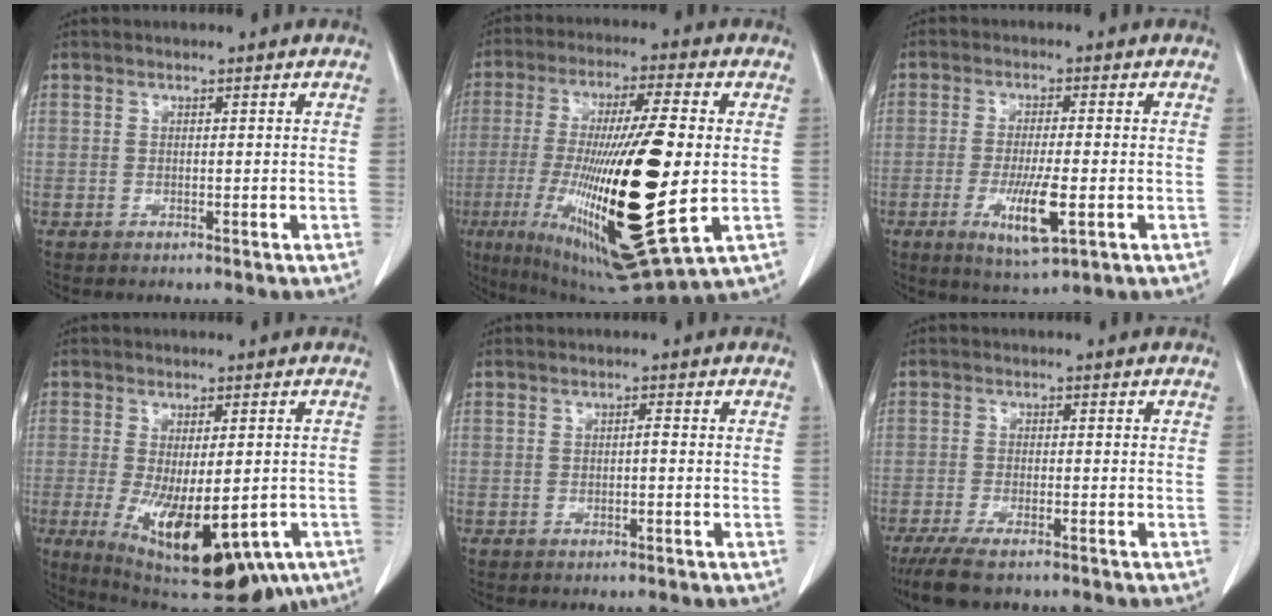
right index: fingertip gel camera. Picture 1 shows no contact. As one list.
[{"total": 26.3, "force": [-3.7, 3.8, 25.8], "torque": [-0.482, -0.042, -0.057]}, {"total": 8.0, "force": [-2.5, 1.0, 7.5], "torque": [-0.137, -0.019, -0.039]}, {"total": 20.8, "force": [-9.2, 8.1, 16.8], "torque": [-0.257, -0.029, -0.123]}, {"total": 0.7, "force": [-0.2, 0.0, 0.6], "torque": [-0.010, 0.002, -0.004]}, {"total": 6.1, "force": [-4.8, 1.2, 3.6], "torque": [-0.067, -0.015, -0.082]}]